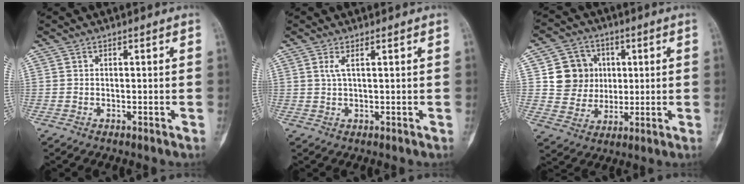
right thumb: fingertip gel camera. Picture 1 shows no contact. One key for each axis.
{"total": 2.0, "fx": 0.8, "fy": 0.3, "fz": 1.9, "tx": -0.043, "ty": 0.000, "tz": 0.021}
{"total": 10.5, "fx": 1.9, "fy": 9.8, "fz": 3.3, "tx": -0.006, "ty": 0.001, "tz": 0.039}